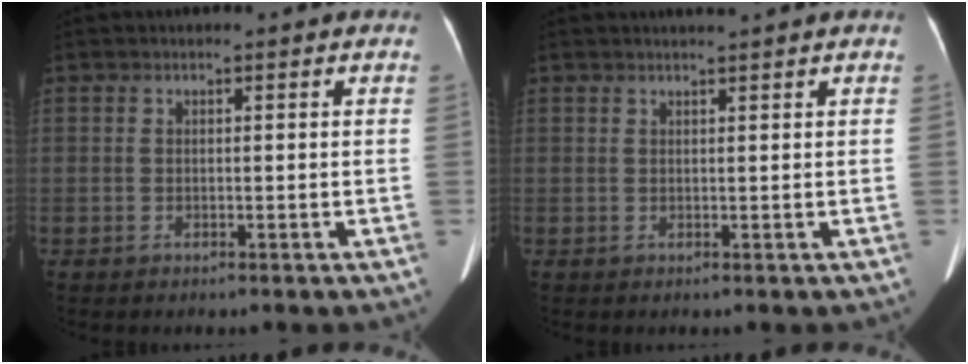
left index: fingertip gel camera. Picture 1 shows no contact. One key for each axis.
{"total": 2.0, "fx": 1.8, "fy": -0.6, "fz": 0.7, "tx": -0.007, "ty": 0.008, "tz": 0.033}